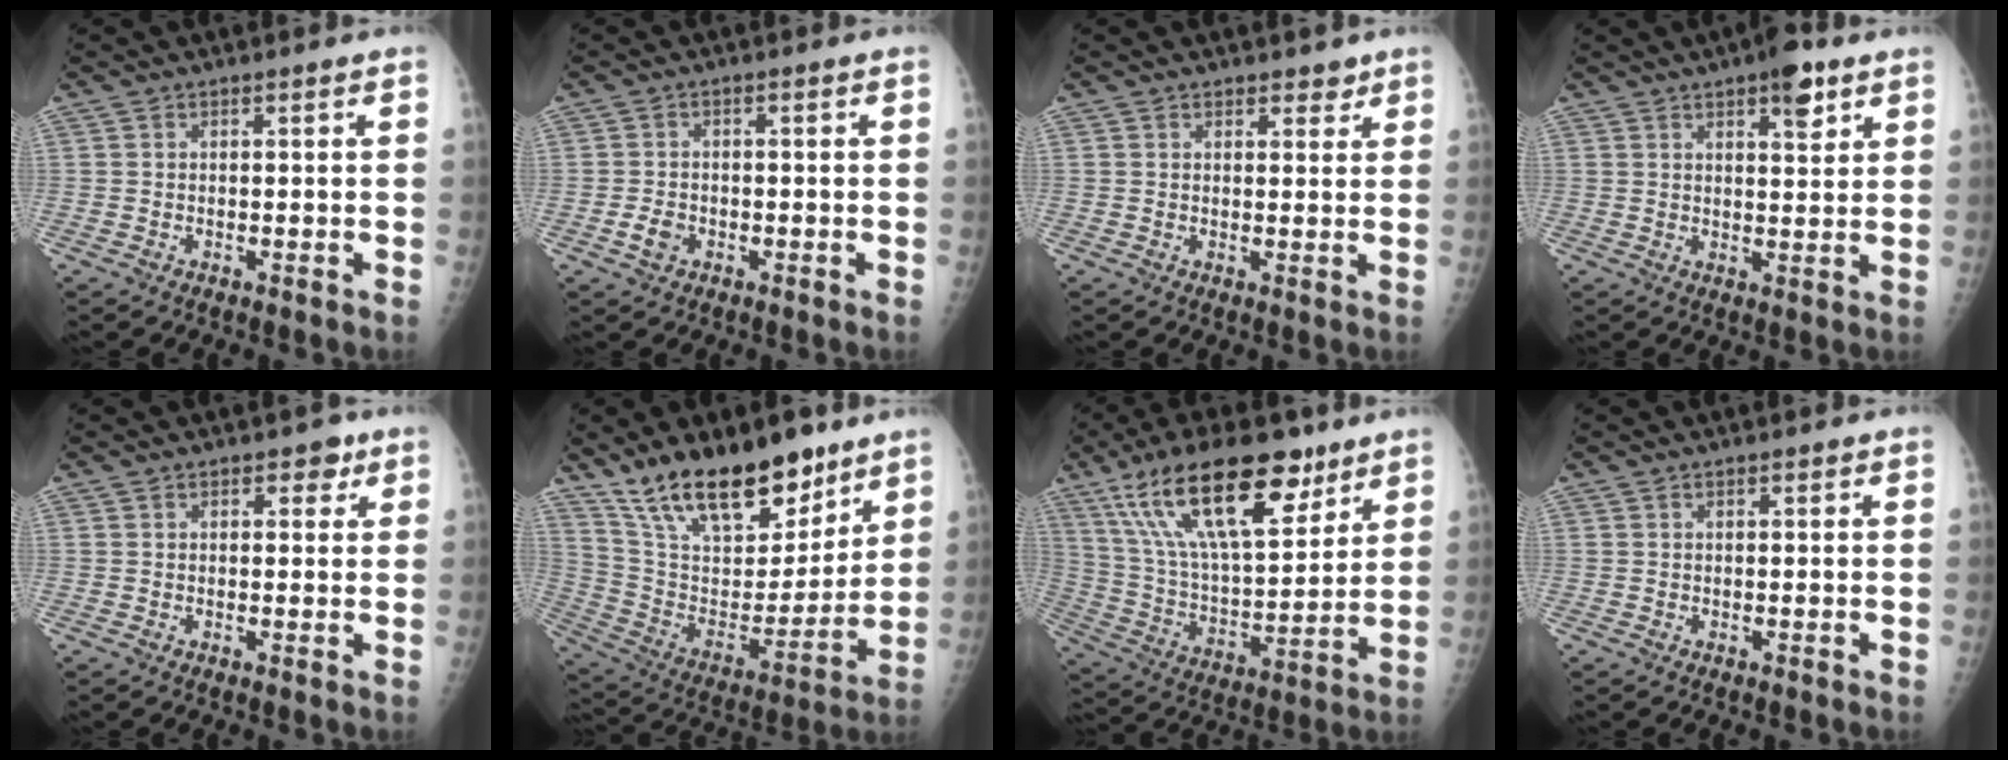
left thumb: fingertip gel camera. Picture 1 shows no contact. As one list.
[{"total": 2.8, "force": [-1.2, 2.1, 1.6], "torque": [-0.025, 0.006, -0.020]}, {"total": 2.4, "force": [1.8, 1.3, 0.8], "torque": [0.008, -0.010, 0.021]}, {"total": 6.5, "force": [3.8, 2.3, 4.8], "torque": [-0.052, -0.017, 0.049]}, {"total": 3.2, "force": [1.8, 1.9, 1.8], "torque": [-0.002, -0.005, 0.021]}, {"total": 23.3, "force": [16.7, 9.8, 12.9], "torque": [-0.177, -0.078, 0.290]}, {"total": 24.1, "force": [14.2, 9.4, 17.0], "torque": [-0.274, -0.037, 0.257]}, {"total": 0.7, "force": [0.5, 0.4, 0.5], "torque": [-0.006, -0.001, 0.006]}]